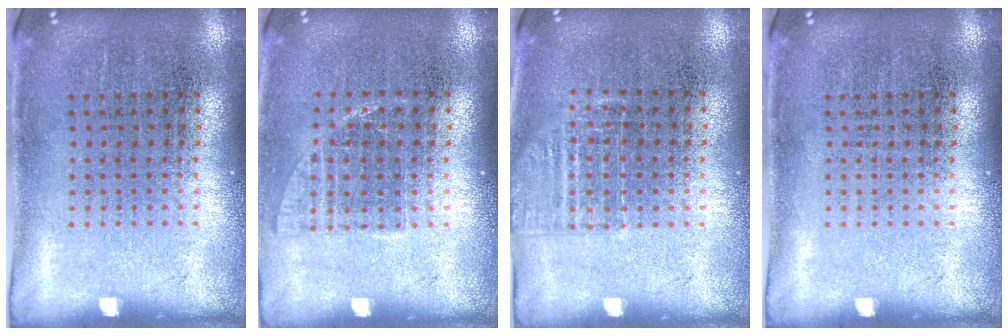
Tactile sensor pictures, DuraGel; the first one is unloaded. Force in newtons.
{"total": 1.0, "press": 0.8, "slide": 0.5}
{"total": 1.1, "press": 1.0, "slide": 0.5}
{"total": 0.0}